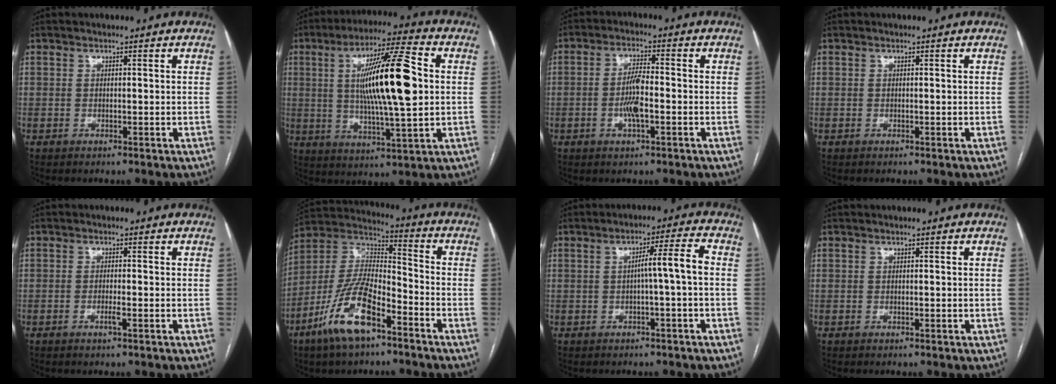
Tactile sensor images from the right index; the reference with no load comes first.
{"total": 16.9, "force": [2.0, 1.8, 16.7], "torque": [-0.290, 0.009, 0.032]}
{"total": 5.1, "force": [-1.3, 1.1, 4.9], "torque": [-0.100, 0.003, -0.023]}
{"total": 0.0}
{"total": 1.6, "force": [-0.7, 0.1, 1.4], "torque": [-0.028, -0.001, -0.013]}
{"total": 14.6, "force": [-8.2, 4.9, 11.0], "torque": [-0.231, 0.002, -0.151]}
{"total": 5.0, "force": [-0.5, -0.6, 5.0], "torque": [-0.075, 0.015, -0.006]}
{"total": 0.0}